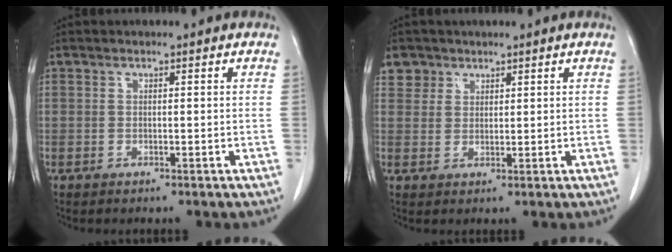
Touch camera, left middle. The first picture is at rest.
{"total": 3.1, "force": [2.0, 2.3, -0.2], "torque": [0.013, 0.002, 0.033]}